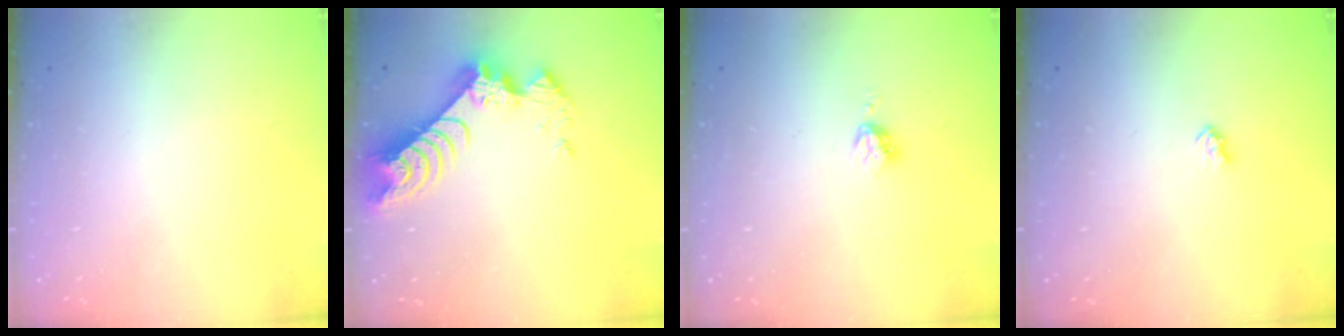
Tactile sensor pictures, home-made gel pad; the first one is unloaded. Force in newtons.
{"total": 9.5, "press": 9.5, "slide": 0.8}
{"total": 3.4, "press": 3.4, "slide": 0.4}
{"total": 2.0, "press": 2.0, "slide": 0.3}